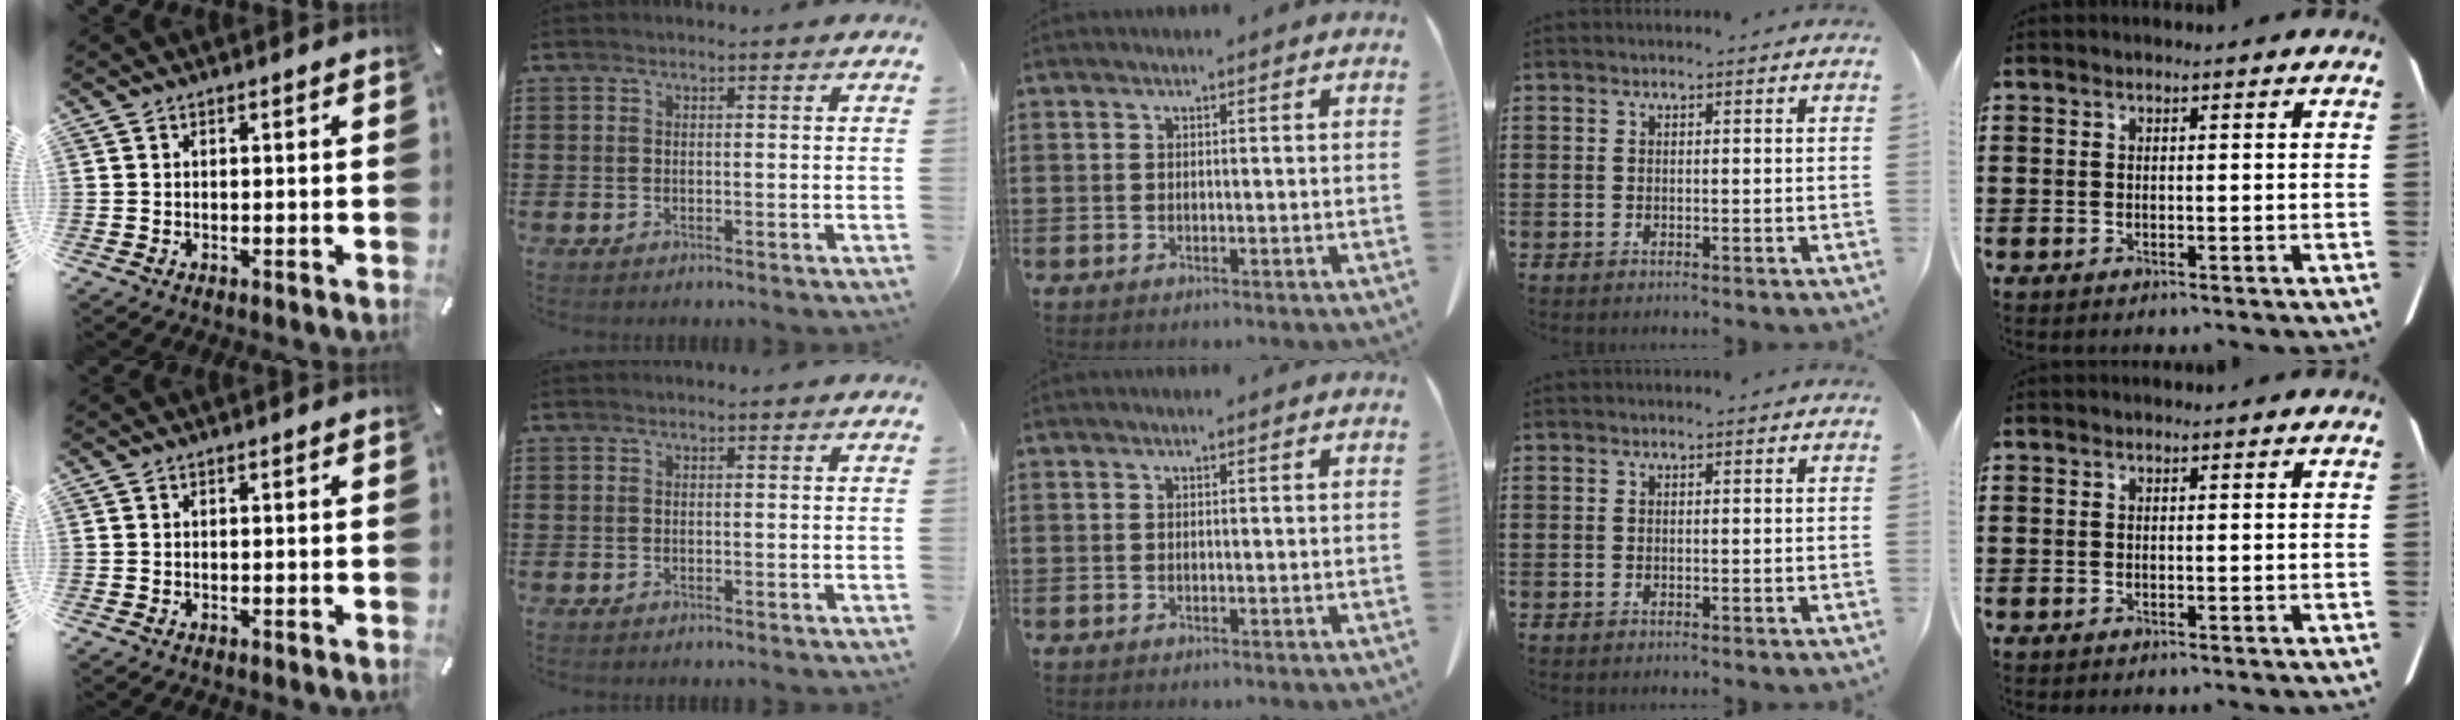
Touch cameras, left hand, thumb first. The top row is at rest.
{}